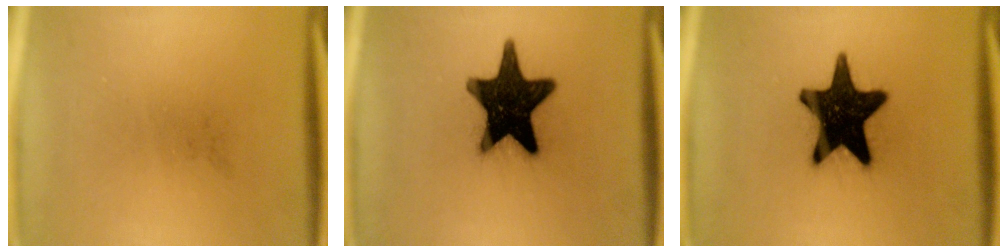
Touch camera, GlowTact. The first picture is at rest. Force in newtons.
{"total": 19.1}
{"total": 18.4}